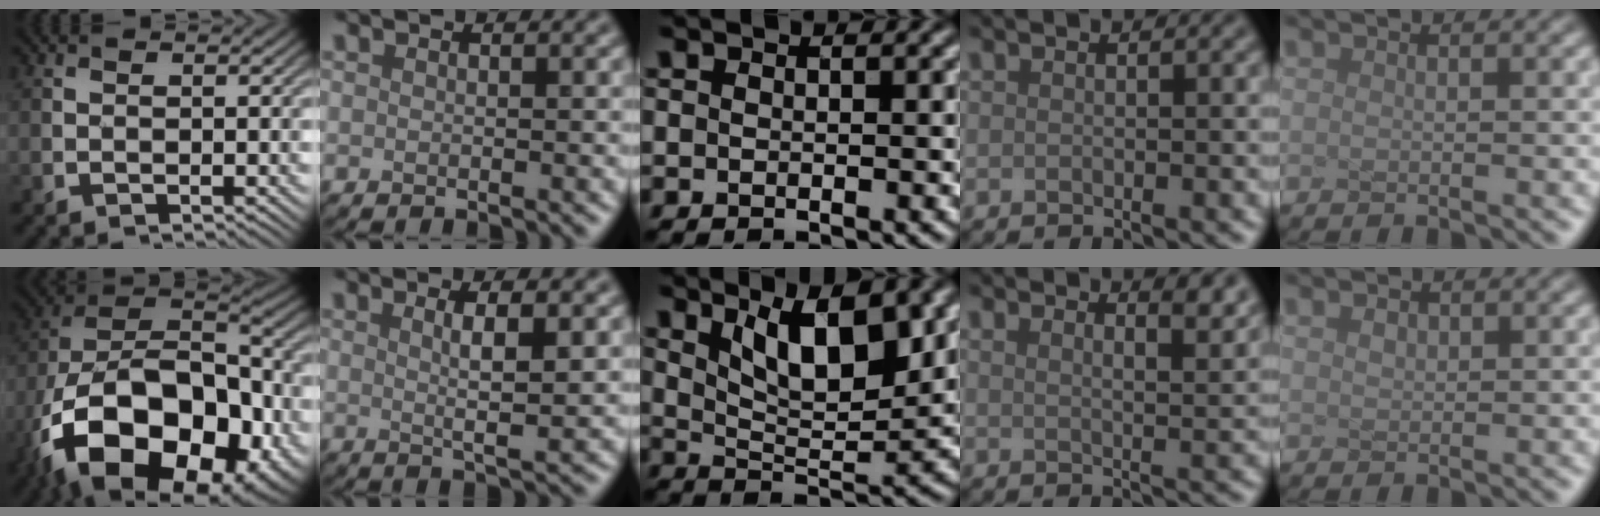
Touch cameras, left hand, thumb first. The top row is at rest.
{"thumb": {"total": 22.8, "force": [-10.7, 13.4, 15.1], "torque": [-0.296, -0.036, -0.157]}, "index": {"total": 3.7, "force": [0.7, 0.8, 3.6], "torque": [-0.059, -0.004, 0.014]}, "middle": {"total": 7.6, "force": [3.3, 2.8, 6.3], "torque": [-0.104, -0.005, 0.058]}, "ring": {"total": 4.2, "force": [3.2, 1.3, 2.3], "torque": [-0.017, 0.014, 0.027]}, "little": {"total": 0.7, "force": [0.3, 0.5, 0.3], "torque": [-0.009, 0.003, 0.009]}}